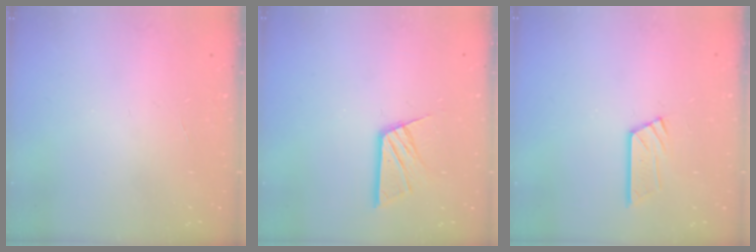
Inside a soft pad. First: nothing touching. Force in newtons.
{"total": 11.0, "press": 11.0, "slide": 1.2}
{"total": 6.7, "press": 6.7, "slide": 0.2}